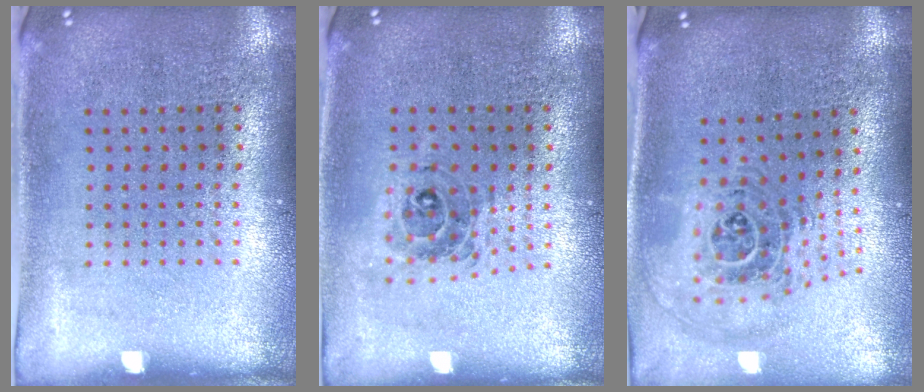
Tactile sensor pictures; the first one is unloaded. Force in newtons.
{"total": 0.8, "press": 0.8, "slide": 0.1}
{"total": 1.6, "press": 1.4, "slide": 0.8}